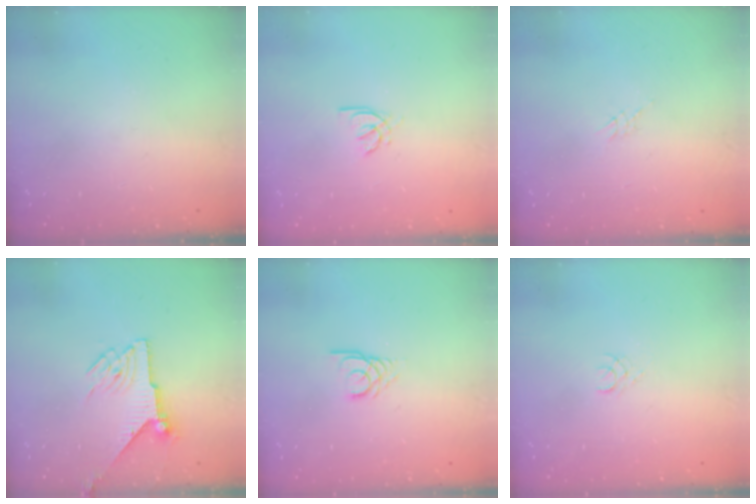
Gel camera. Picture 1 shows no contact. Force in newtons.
{"total": 1.4, "press": 1.3, "slide": 0.4}
{"total": 2.6, "press": 2.6, "slide": 0.2}
{"total": 7.6, "press": 7.6, "slide": 0.1}
{"total": 3.0, "press": 3.0, "slide": 0.3}
{"total": 1.5, "press": 1.5, "slide": 0.2}